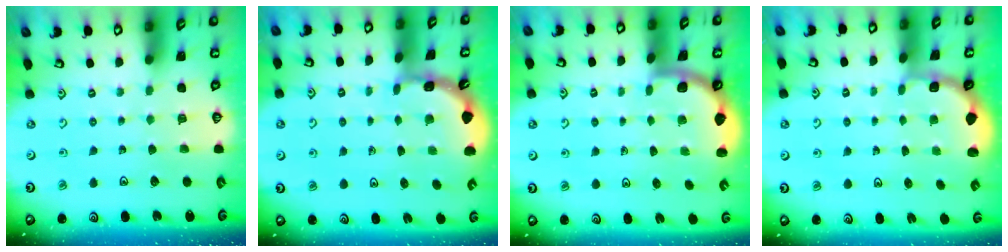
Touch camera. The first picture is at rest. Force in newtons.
{"total": 1.9, "press": 1.9, "slide": 0.1}
{"total": 1.6, "press": 1.6, "slide": 0.0}
{"total": 1.9, "press": 1.8, "slide": 0.7}